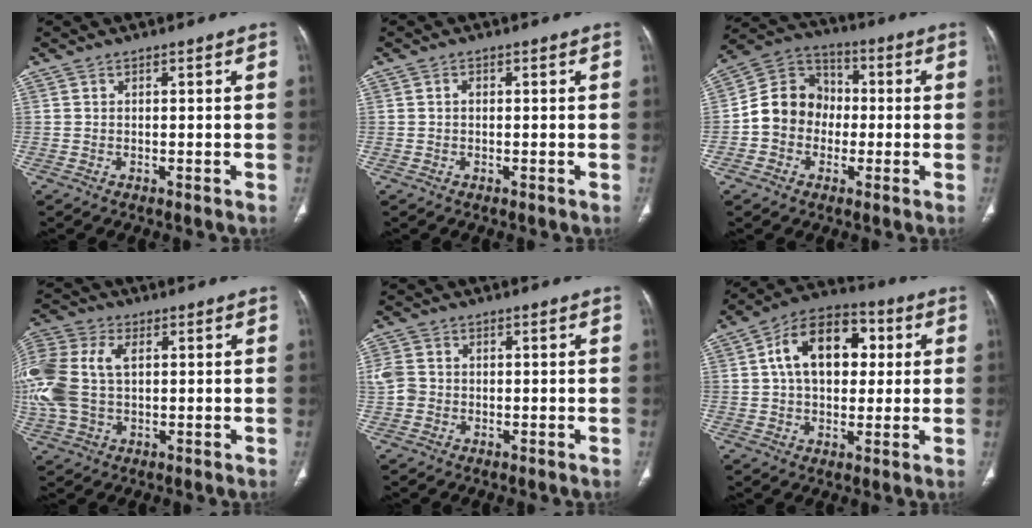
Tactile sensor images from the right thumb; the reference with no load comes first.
{"total": 0.6, "force": [0.0, 0.4, 0.5], "torque": [-0.007, -0.002, -0.003]}
{"total": 11.1, "force": [-1.5, 9.8, 5.2], "torque": [-0.068, 0.036, -0.039]}
{"total": 16.7, "force": [1.8, 10.9, 12.5], "torque": [-0.327, 0.014, 0.037]}
{"total": 4.0, "force": [-0.2, 3.5, 2.1], "torque": [-0.046, 0.008, -0.004]}
{"total": 15.7, "force": [3.3, 10.2, 11.5], "torque": [-0.153, 0.014, 0.045]}